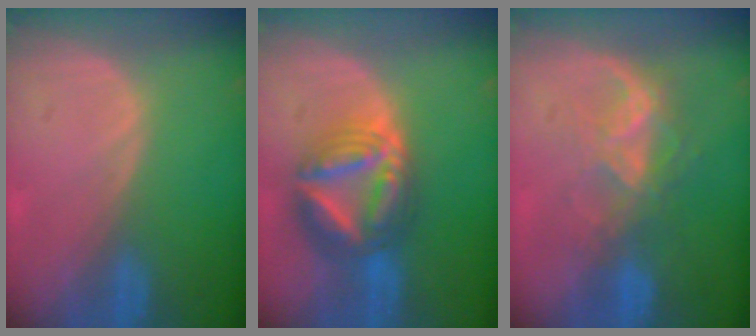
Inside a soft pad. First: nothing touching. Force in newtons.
{"total": 9.2, "press": 9.1, "slide": 0.9}
{"total": 6.7, "press": 6.0, "slide": 3.0}